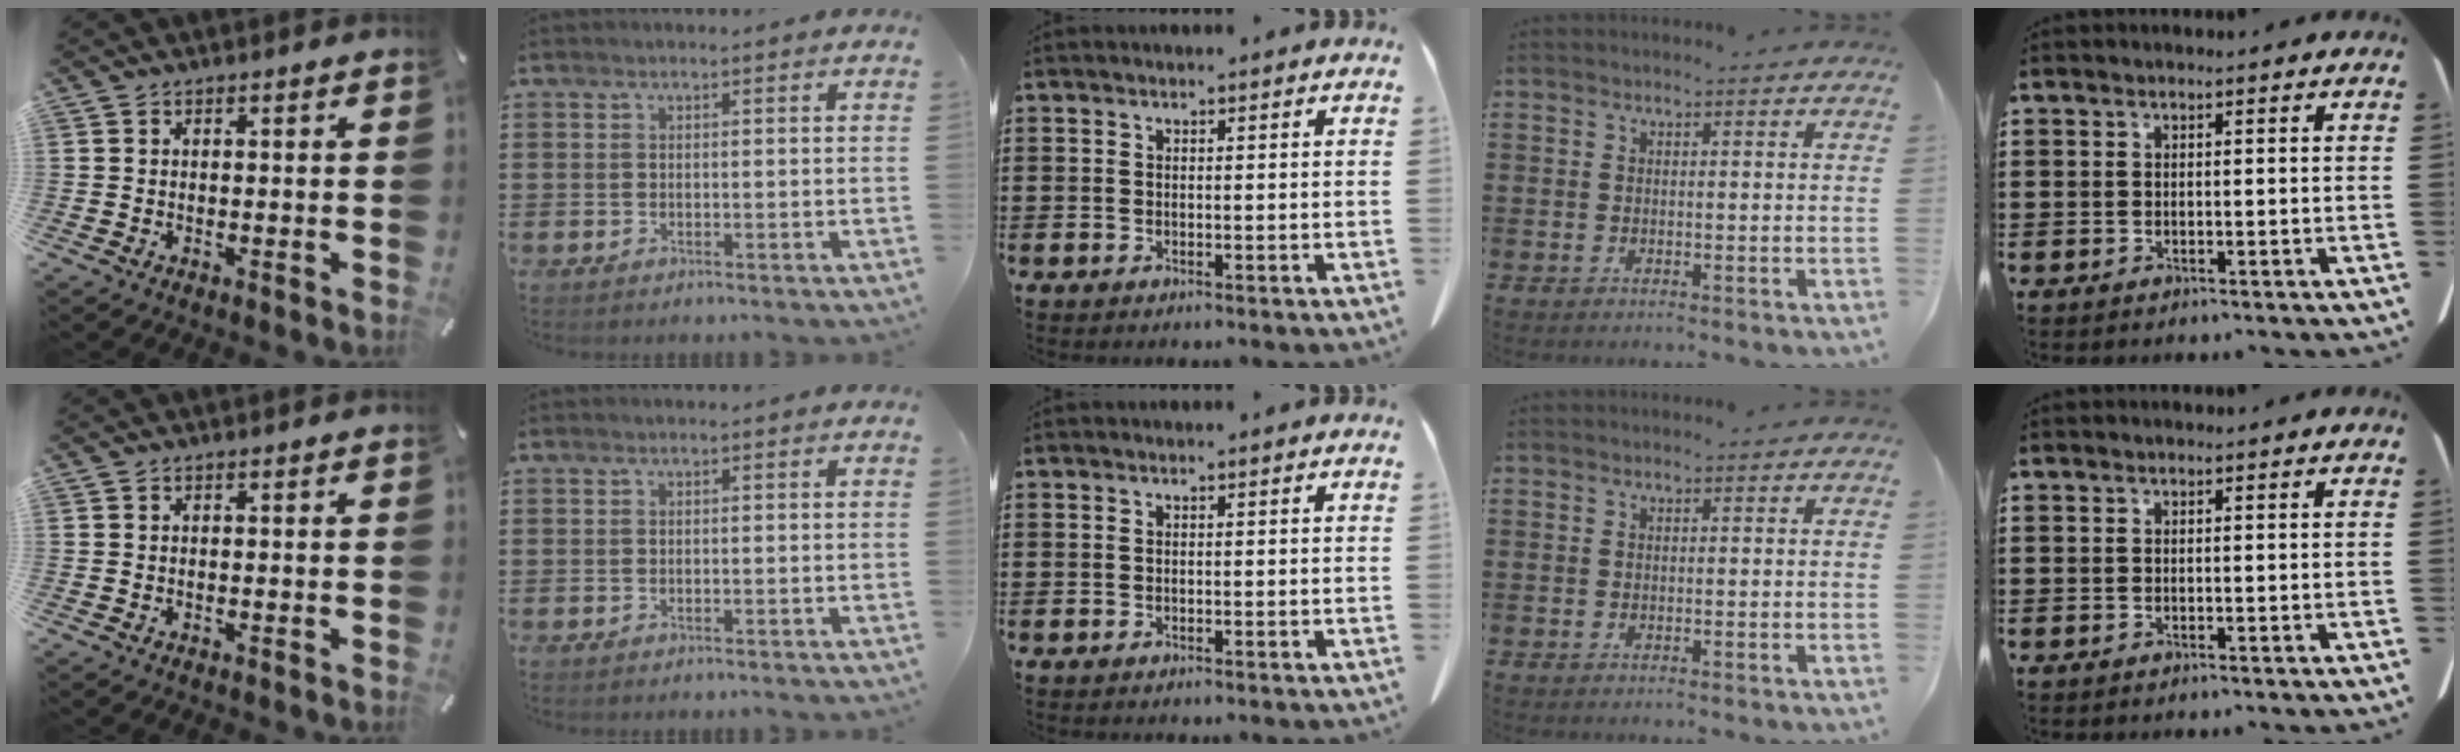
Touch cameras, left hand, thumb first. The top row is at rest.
{}